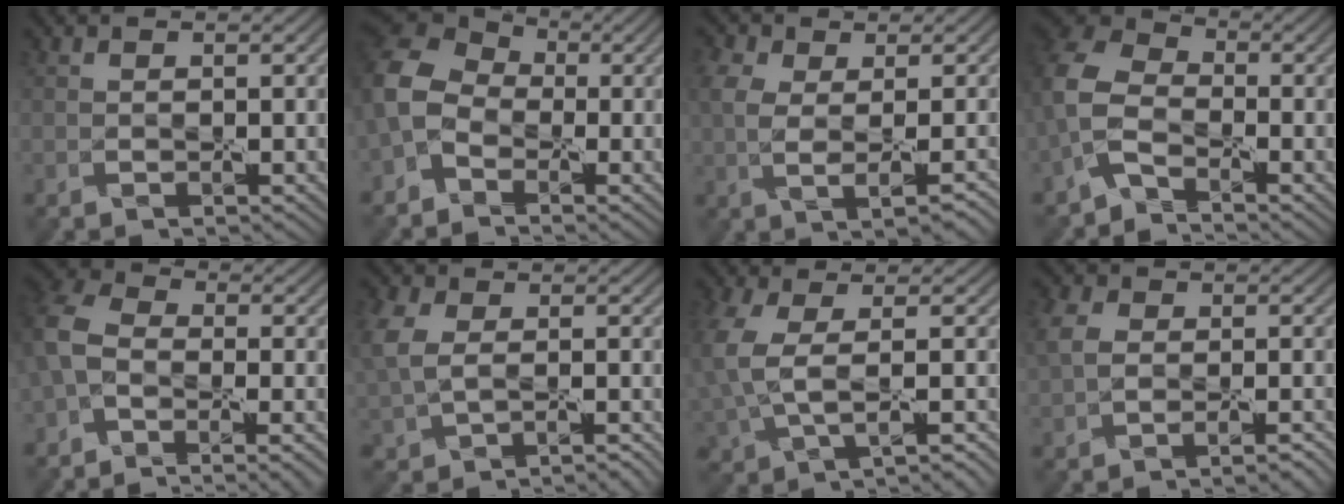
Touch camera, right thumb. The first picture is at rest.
{"total": 6.5, "force": [-2.0, 5.1, 3.5], "torque": [-0.103, -0.003, -0.057]}
{"total": 5.3, "force": [0.8, 2.7, 4.6], "torque": [-0.087, 0.008, 0.022]}
{"total": 6.0, "force": [-3.1, 3.9, 3.4], "torque": [-0.090, 0.004, -0.083]}
{"total": 7.6, "force": [-3.9, 4.2, 4.9], "torque": [-0.126, -0.008, -0.067]}
{"total": 7.0, "force": [-0.6, 4.8, 5.0], "torque": [-0.125, -0.004, 0.001]}
{"total": 5.4, "force": [-0.4, 2.3, 4.8], "torque": [-0.127, -0.010, -0.004]}
{"total": 4.7, "force": [-1.2, 3.0, 3.4], "torque": [-0.069, 0.000, -0.022]}